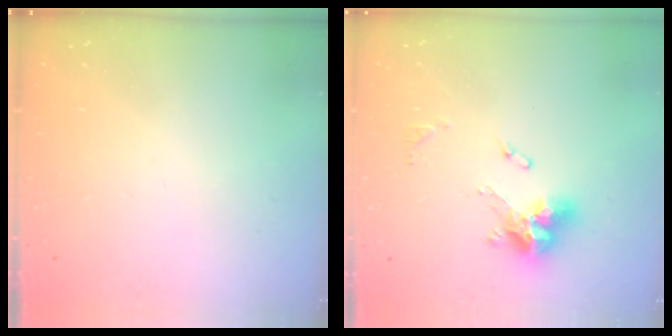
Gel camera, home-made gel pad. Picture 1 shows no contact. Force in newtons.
{"total": 11.0, "press": 10.9, "slide": 0.8}